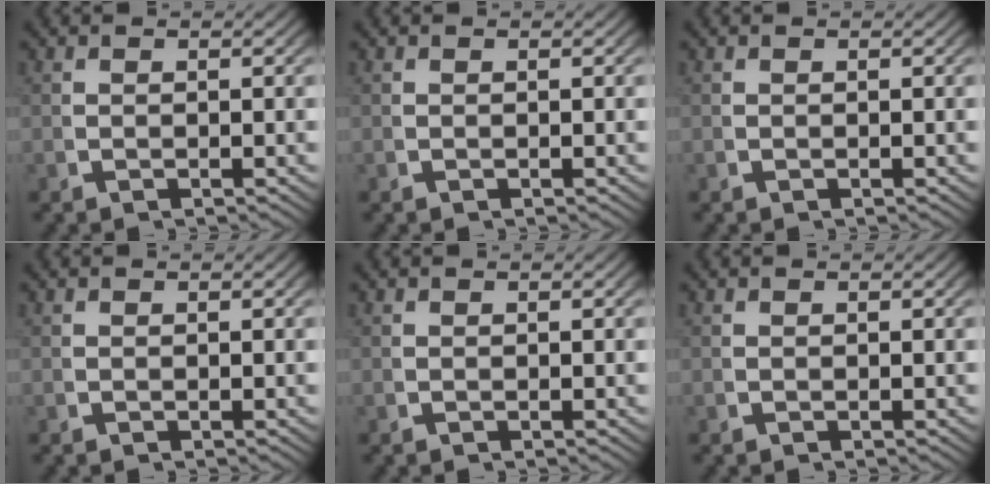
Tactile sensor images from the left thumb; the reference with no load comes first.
{"total": 0.0}
{"total": 0.0}
{"total": 0.0}
{"total": 0.0}
{"total": 0.0}